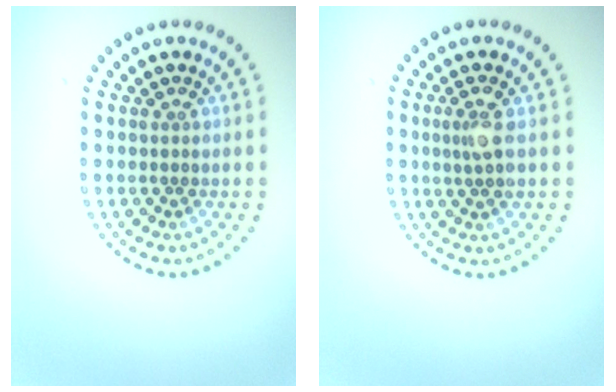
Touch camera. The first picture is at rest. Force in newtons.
{"total": 1.8, "press": 1.7, "slide": 0.7}